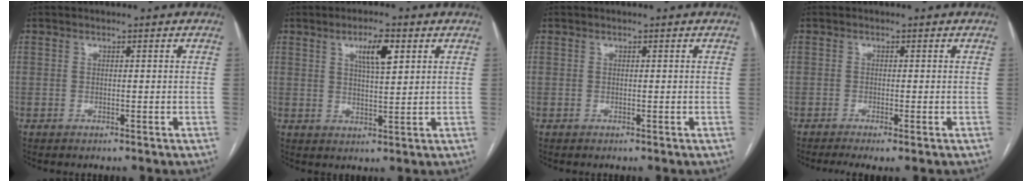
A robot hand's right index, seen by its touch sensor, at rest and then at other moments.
{"total": 5.4, "force": [2.5, 1.1, 4.7], "torque": [-0.081, 0.002, 0.043]}
{"total": 0.0}
{"total": 3.3, "force": [-2.2, 0.2, 2.5], "torque": [-0.038, -0.009, -0.035]}